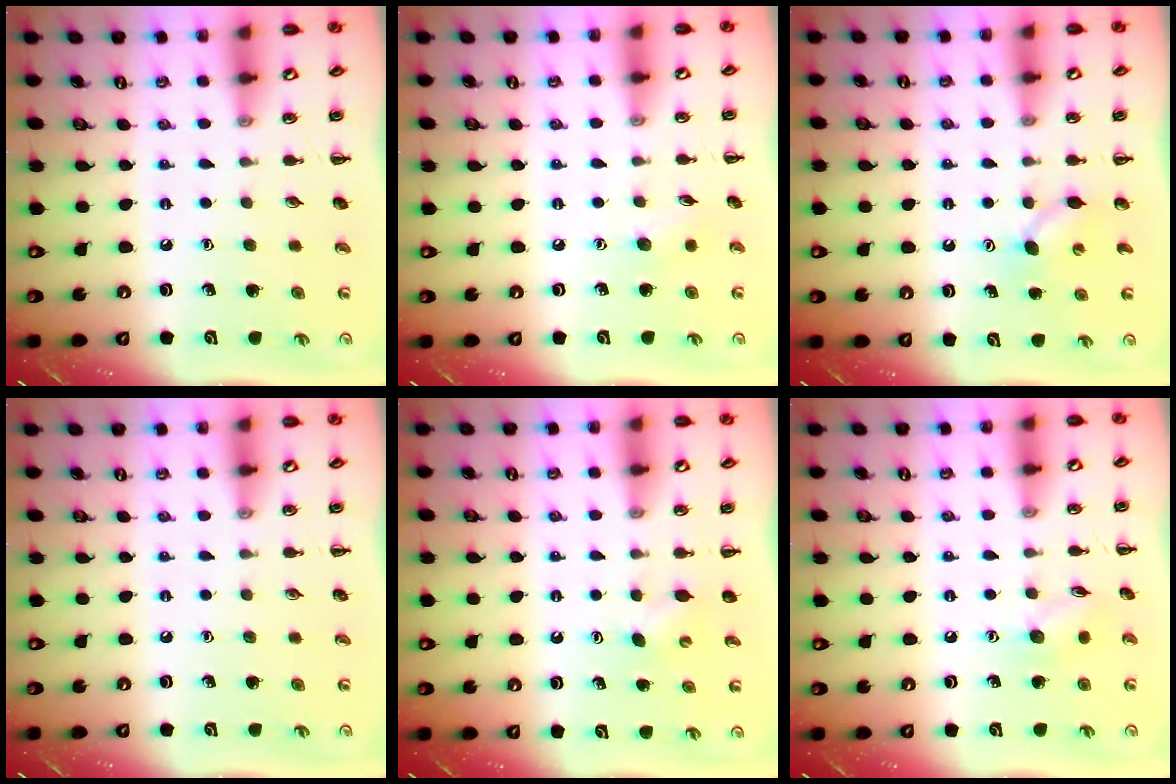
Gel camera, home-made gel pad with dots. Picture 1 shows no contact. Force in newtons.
{"total": 5.6, "press": 5.5, "slide": 1.2}
{"total": 4.7, "press": 4.5, "slide": 1.4}
{"total": 0.0}
{"total": 2.9, "press": 2.9, "slide": 0.6}
{"total": 6.7, "press": 6.6, "slide": 1.2}